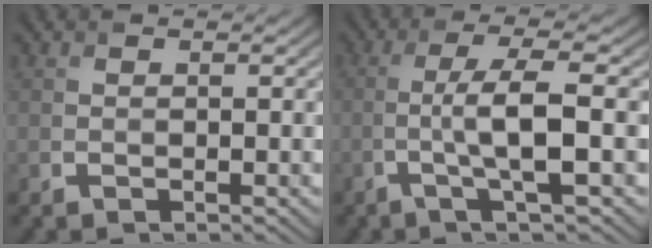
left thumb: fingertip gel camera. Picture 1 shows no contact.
{"total": 5.9, "force": [-1.3, 0.7, 5.7], "torque": [-0.099, 0.016, -0.040]}